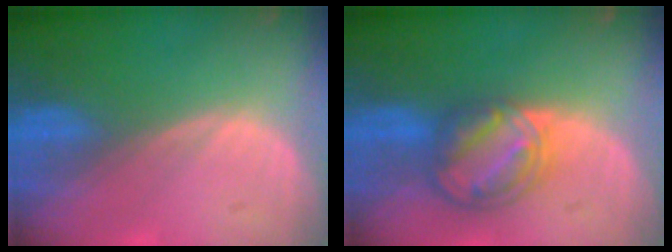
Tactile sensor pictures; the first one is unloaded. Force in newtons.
{"total": 8.2, "press": 7.0, "slide": 4.3}